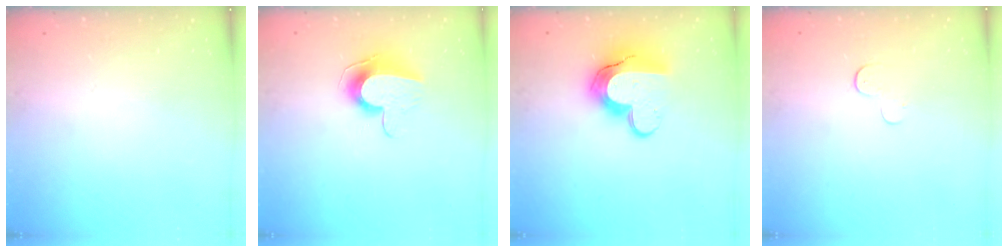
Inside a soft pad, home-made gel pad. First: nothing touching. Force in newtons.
{"total": 9.4, "press": 9.4, "slide": 0.2}
{"total": 14.7, "press": 14.6, "slide": 0.8}
{"total": 4.5, "press": 4.5, "slide": 0.3}